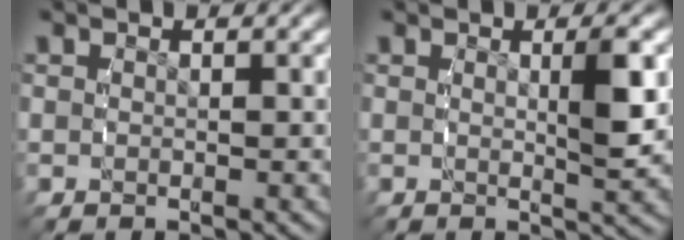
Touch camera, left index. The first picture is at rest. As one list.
[{"total": 2.6, "force": [0.6, -0.2, 2.5], "torque": [-0.033, -0.003, 0.008]}]